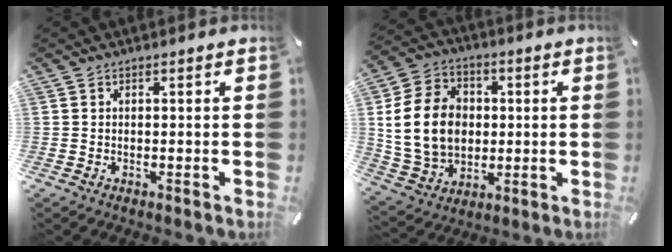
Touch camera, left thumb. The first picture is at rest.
{"total": 15.4, "force": [0.6, 12.6, 8.9], "torque": [-0.197, 0.013, 0.013]}